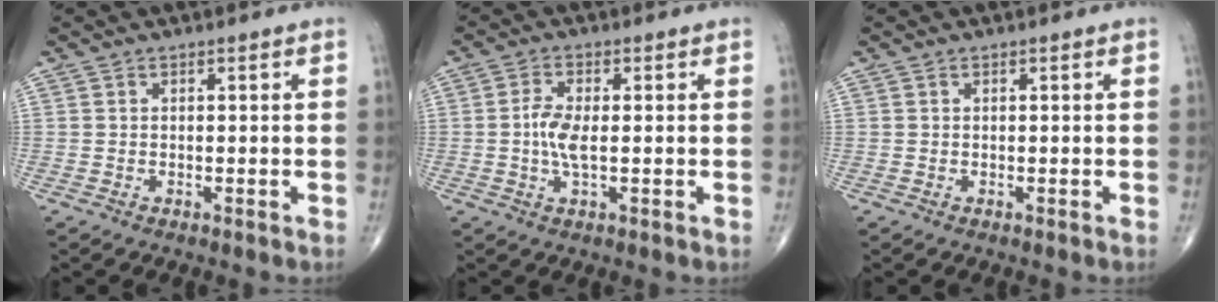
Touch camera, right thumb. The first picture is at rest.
{"total": 4.8, "force": [-0.2, 1.6, 4.5], "torque": [-0.103, -0.004, -0.009]}
{"total": 0.0}